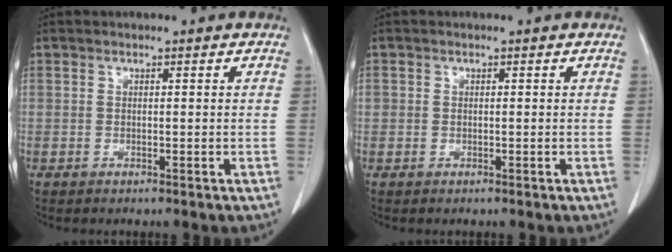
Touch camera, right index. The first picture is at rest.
{"total": 0.6, "force": [0.1, 0.6, 0.1], "torque": [0.006, 0.008, 0.003]}